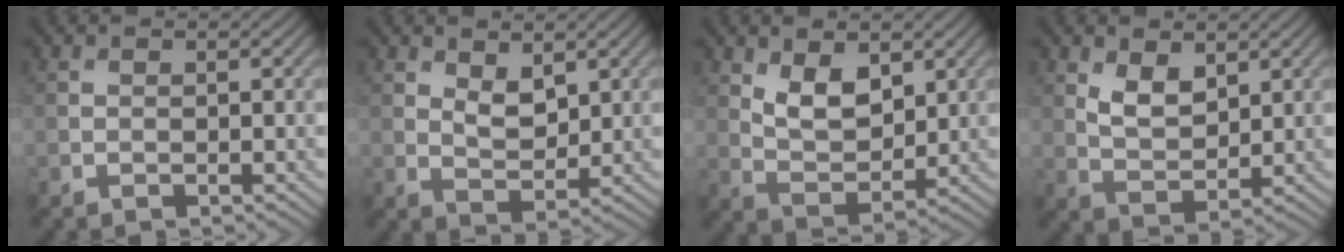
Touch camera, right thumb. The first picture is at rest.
{"total": 3.6, "force": [1.9, 1.9, 2.5], "torque": [-0.052, -0.007, 0.037]}
{"total": 6.0, "force": [2.8, 3.4, 4.2], "torque": [-0.086, -0.014, 0.054]}
{"total": 4.3, "force": [2.2, 2.4, 2.9], "torque": [-0.064, -0.009, 0.046]}